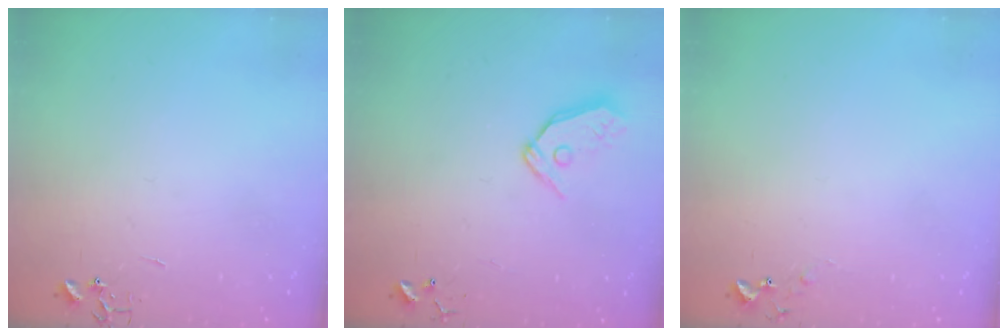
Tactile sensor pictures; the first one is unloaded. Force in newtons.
{"total": 8.3, "press": 8.2, "slide": 0.7}
{"total": 5.0, "press": 5.0, "slide": 0.5}